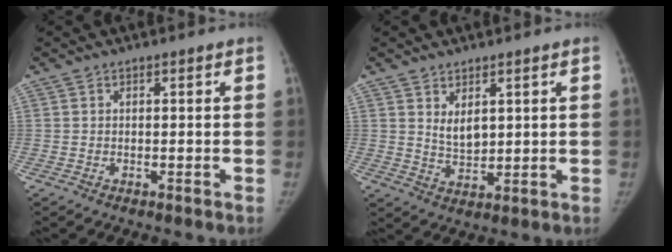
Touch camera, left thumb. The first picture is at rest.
{"total": 4.4, "force": [1.9, 2.4, 3.2], "torque": [-0.044, -0.022, 0.043]}